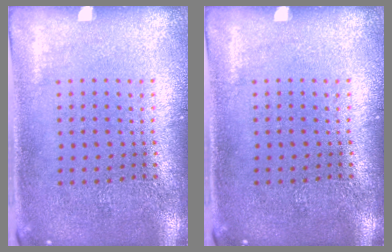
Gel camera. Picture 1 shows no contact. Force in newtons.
{"total": 0.0}